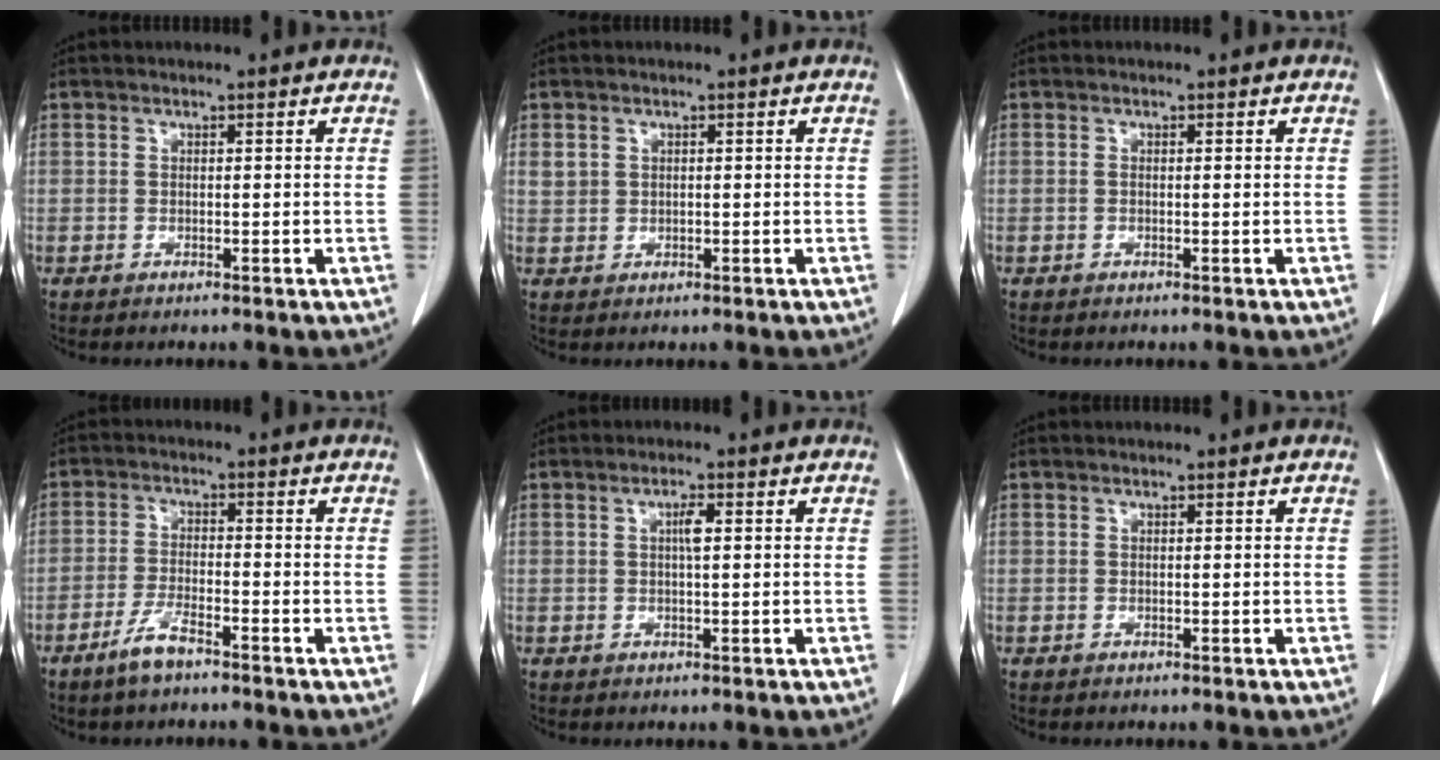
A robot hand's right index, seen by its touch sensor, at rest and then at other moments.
{"total": 1.8, "force": [0.7, 1.6, 0.6], "torque": [-0.010, 0.008, 0.017]}
{"total": 0.6, "force": [0.1, 0.1, 0.6], "torque": [-0.014, 0.002, 0.003]}
{"total": 4.6, "force": [-3.4, 0.7, 3.0], "torque": [-0.065, -0.003, -0.066]}
{"total": 1.9, "force": [0.4, 0.3, 1.9], "torque": [-0.035, 0.003, 0.006]}
{"total": 0.0}